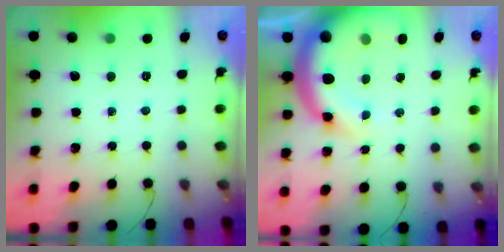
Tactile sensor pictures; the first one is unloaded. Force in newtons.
{"total": 14.2, "press": 13.9, "slide": 3.0}